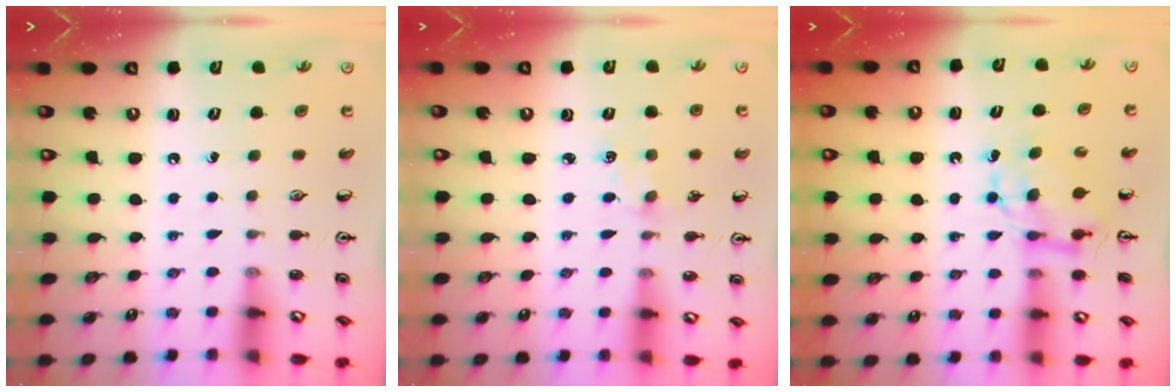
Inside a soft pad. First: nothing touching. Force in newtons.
{"total": 1.3, "press": 1.3, "slide": 0.2}
{"total": 6.8, "press": 6.8, "slide": 0.3}